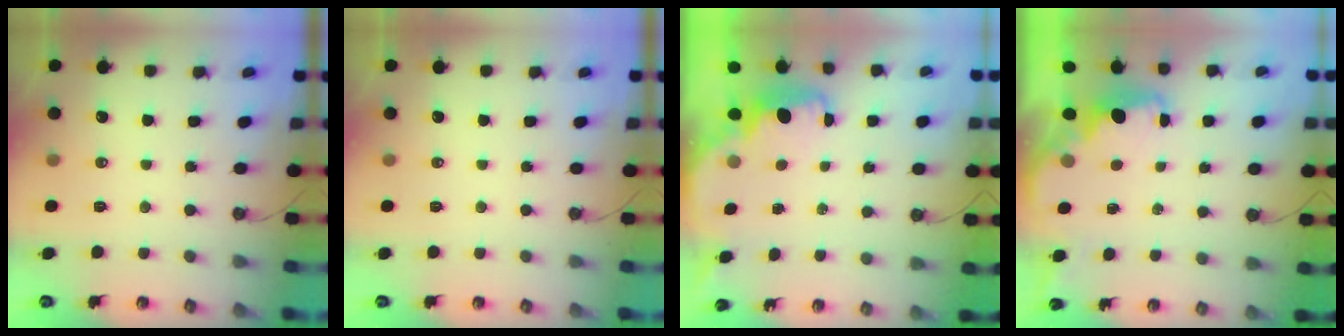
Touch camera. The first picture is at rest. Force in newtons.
{"total": 0.0}
{"total": 2.2, "press": 2.1, "slide": 0.7}
{"total": 2.2, "press": 2.0, "slide": 0.8}